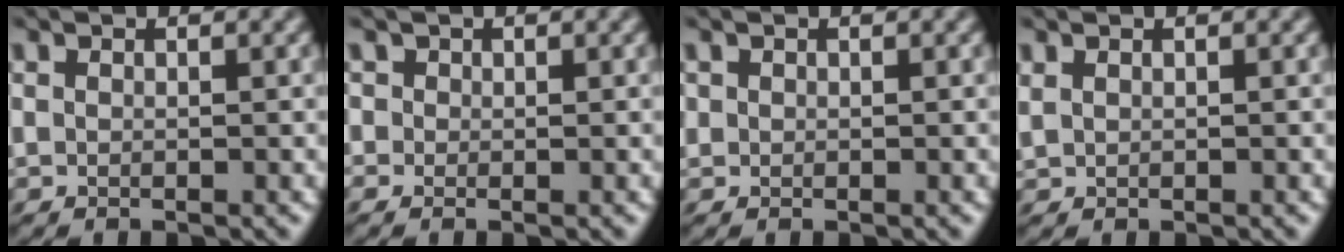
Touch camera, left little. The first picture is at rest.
{"total": 1.0, "force": [0.4, 1.0, 0.0], "torque": [-0.012, 0.005, 0.021]}
{"total": 0.7, "force": [0.0, 0.7, 0.2], "torque": [-0.010, 0.001, 0.000]}
{"total": 0.8, "force": [0.1, 0.5, 0.6], "torque": [-0.019, 0.000, 0.001]}